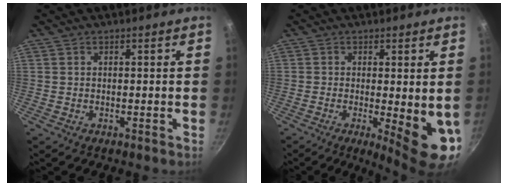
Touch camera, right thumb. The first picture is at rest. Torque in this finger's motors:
{"motor_torque": [-0.07, 1.43, 0.29, -0.09, 0.05]}